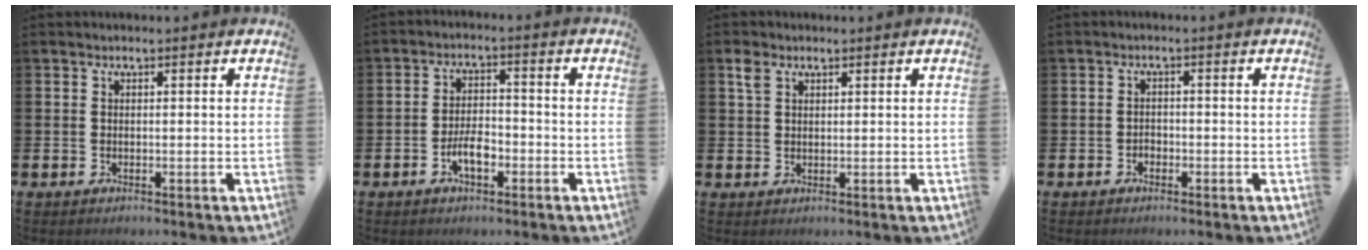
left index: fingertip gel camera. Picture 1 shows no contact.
{"total": 4.0, "force": [-1.7, 1.8, 3.1], "torque": [-0.049, 0.007, -0.032]}
{"total": 2.5, "force": [1.8, 1.4, 1.0], "torque": [-0.005, -0.002, 0.031]}
{"total": 1.2, "force": [-0.7, 0.9, 0.3], "torque": [-0.004, -0.001, -0.017]}